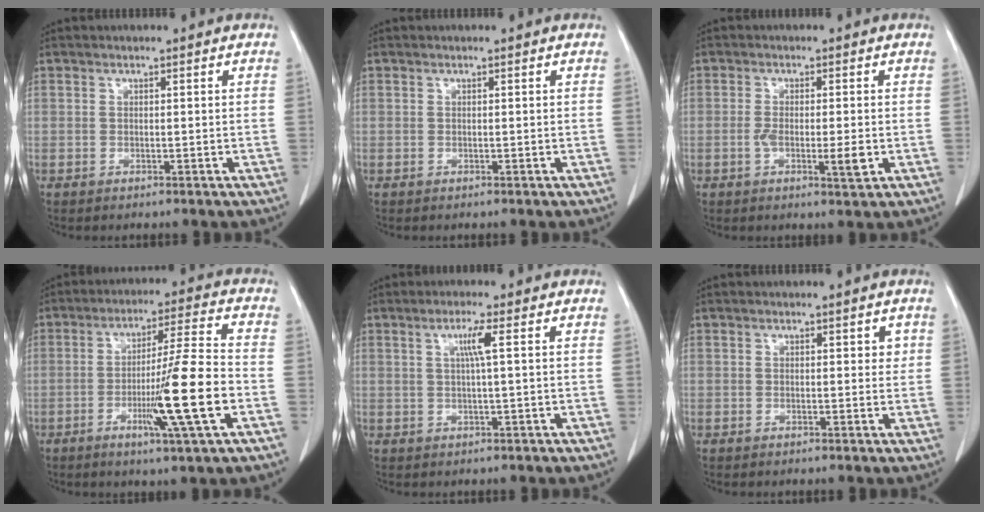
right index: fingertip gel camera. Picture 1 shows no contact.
{"total": 0.0}
{"total": 4.5, "force": [-1.2, 0.7, 4.3], "torque": [-0.076, -0.006, -0.018]}
{"total": 11.6, "force": [-3.3, -1.0, 11.1], "torque": [-0.190, -0.013, -0.061]}
{"total": 3.1, "force": [0.8, -0.5, 2.9], "torque": [-0.057, 0.002, 0.015]}
{"total": 1.4, "force": [0.5, 0.9, 0.9], "torque": [-0.007, 0.002, 0.006]}